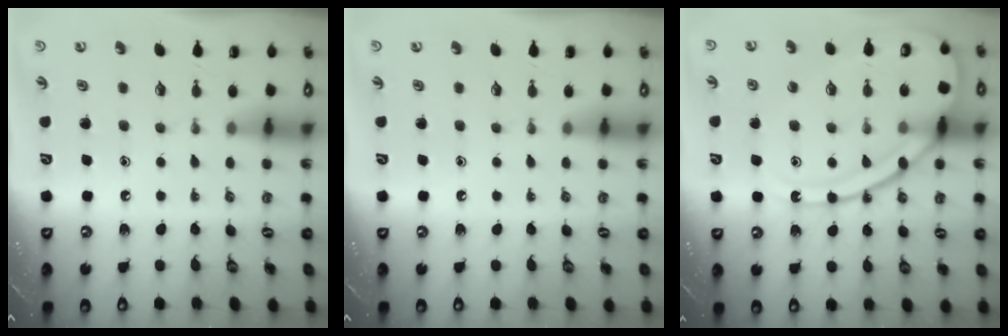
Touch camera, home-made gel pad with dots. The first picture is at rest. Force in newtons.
{"total": 0.0}
{"total": 17.0, "press": 16.9, "slide": 1.5}